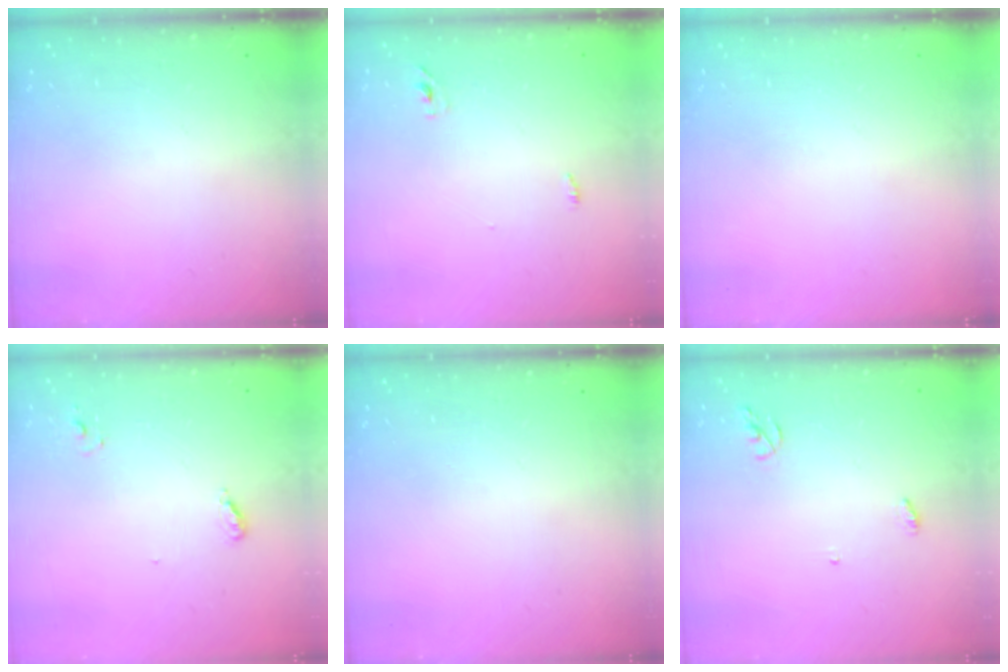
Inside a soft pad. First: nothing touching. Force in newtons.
{"total": 2.9, "press": 2.7, "slide": 1.0}
{"total": 0.0}
{"total": 5.9, "press": 5.9, "slide": 0.3}
{"total": 0.0}
{"total": 3.7, "press": 3.7, "slide": 0.1}